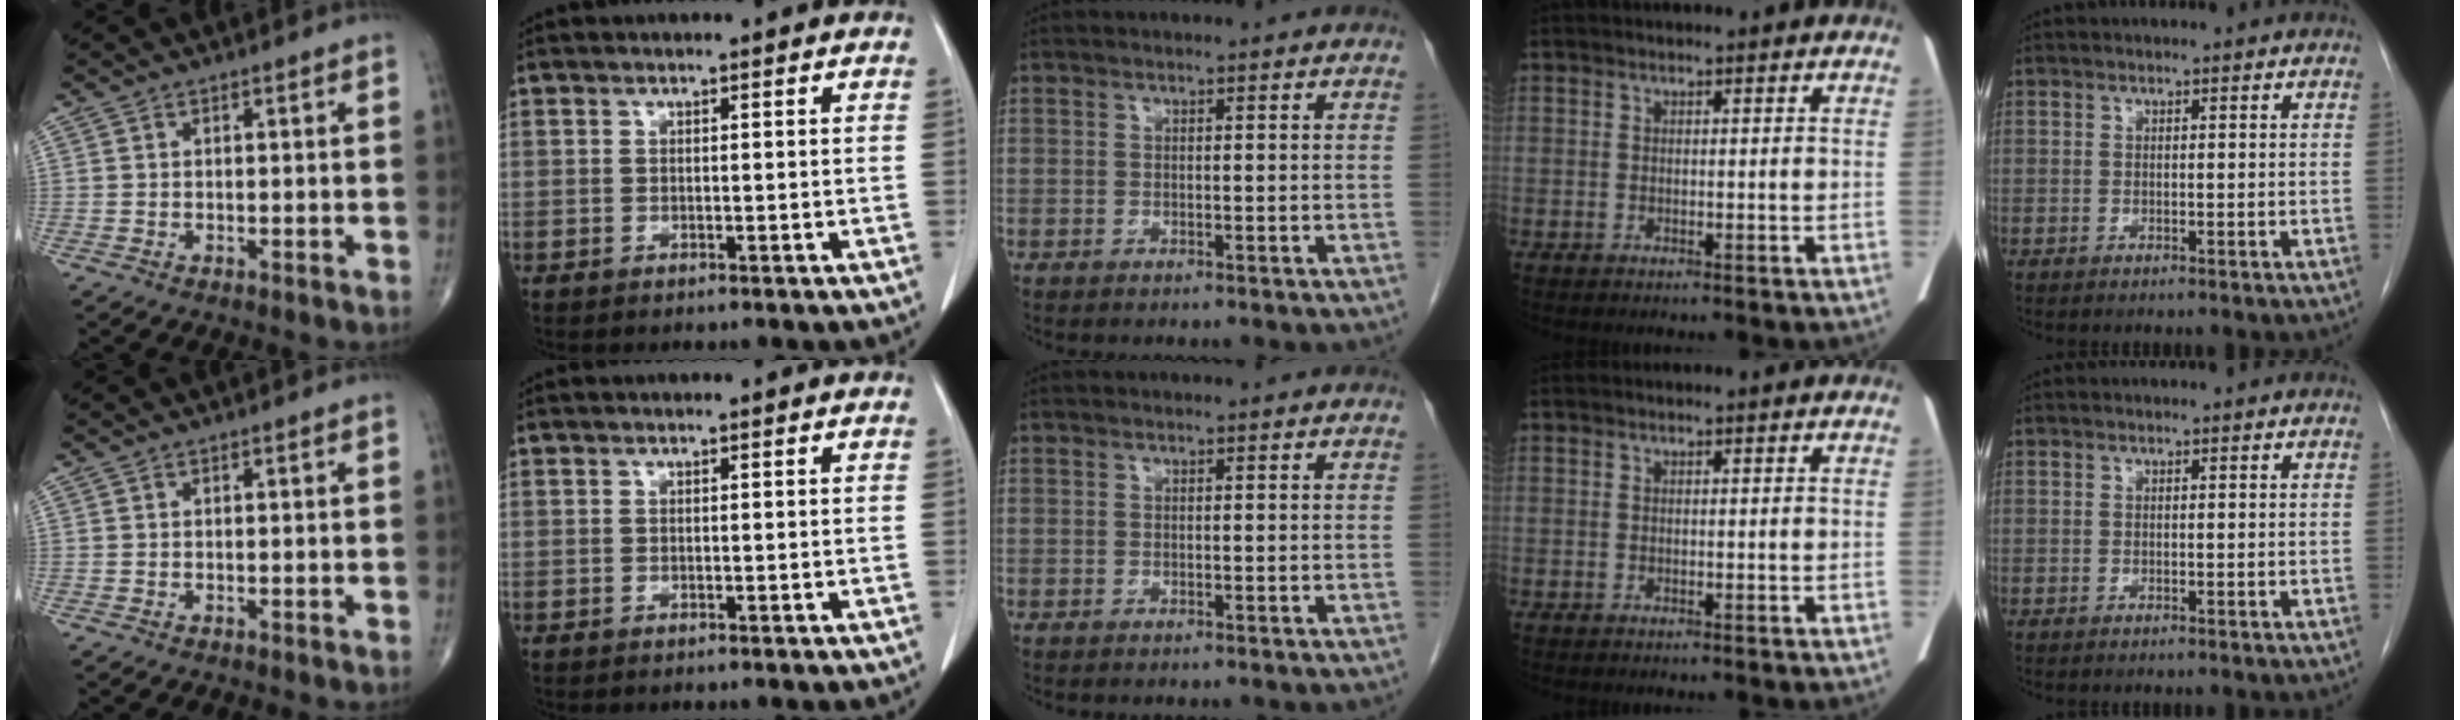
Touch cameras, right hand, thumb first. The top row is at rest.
{}